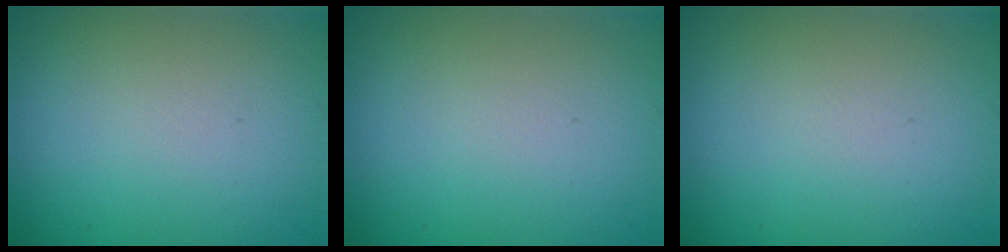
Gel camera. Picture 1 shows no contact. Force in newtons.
{"total": 0.0}
{"total": 0.0}